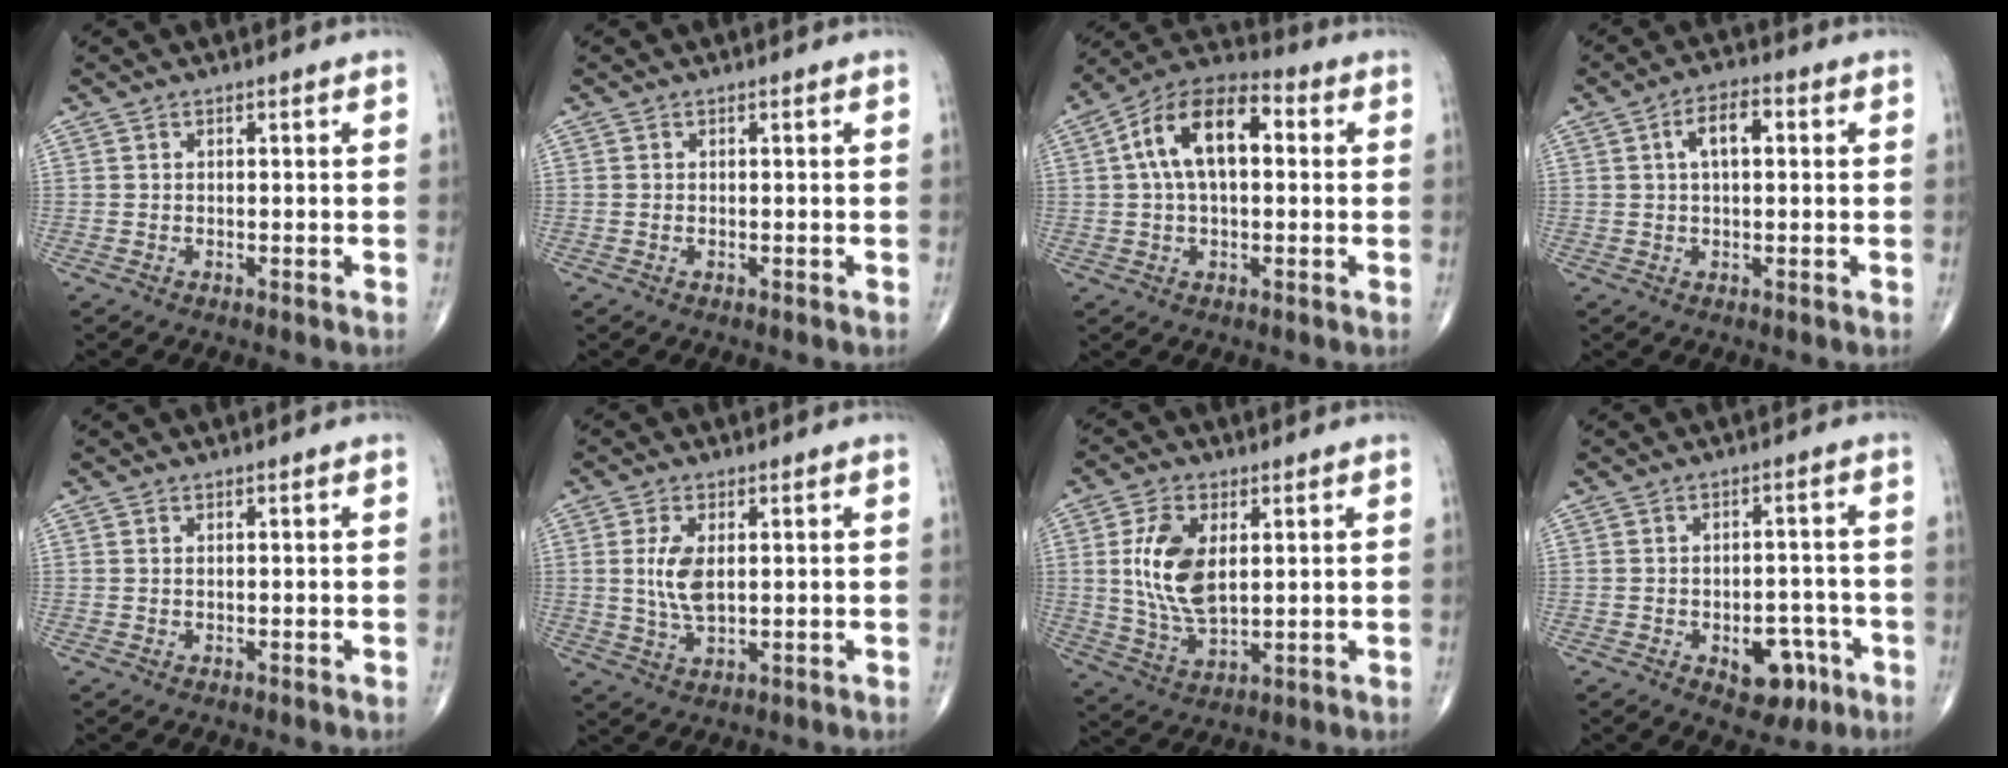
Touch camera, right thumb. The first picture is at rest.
{"total": 0.0}
{"total": 14.1, "force": [2.4, 7.7, 11.6], "torque": [-0.198, 0.034, 0.031]}
{"total": 5.8, "force": [1.2, 2.8, 4.9], "torque": [-0.082, 0.014, 0.016]}
{"total": 0.0}
{"total": 6.4, "force": [0.9, 3.1, 5.5], "torque": [-0.113, -0.008, 0.021]}
{"total": 11.6, "force": [2.2, 6.2, 9.6], "torque": [-0.184, -0.014, 0.048]}
{"total": 7.9, "force": [-3.5, 4.8, 5.2], "torque": [-0.037, 0.026, -0.038]}